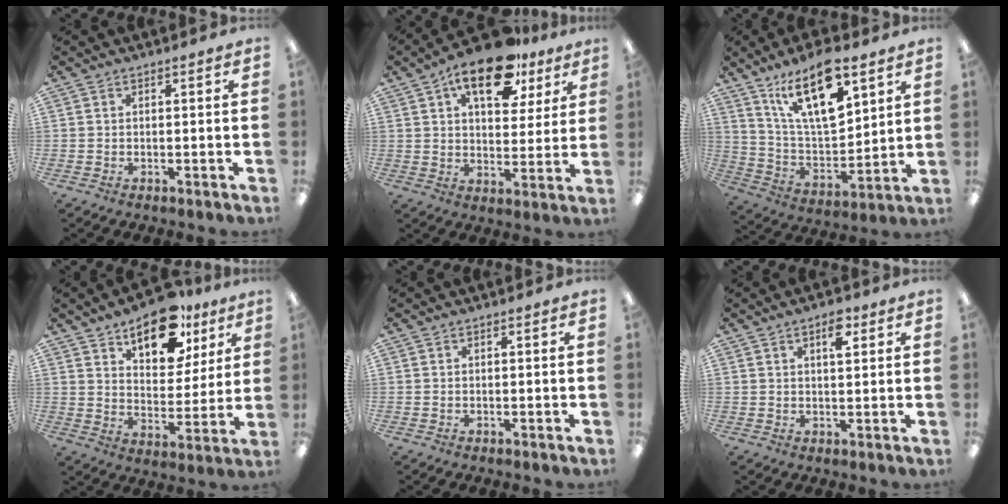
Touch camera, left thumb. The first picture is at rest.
{"total": 17.0, "force": [10.3, 8.1, 10.9], "torque": [-0.153, -0.046, 0.170]}
{"total": 19.8, "force": [12.0, 7.8, 13.6], "torque": [-0.240, -0.059, 0.200]}
{"total": 16.3, "force": [10.9, 8.2, 8.9], "torque": [-0.125, -0.051, 0.189]}
{"total": 0.0}
{"total": 4.9, "force": [2.8, 2.0, 3.5], "torque": [-0.043, -0.009, 0.041]}